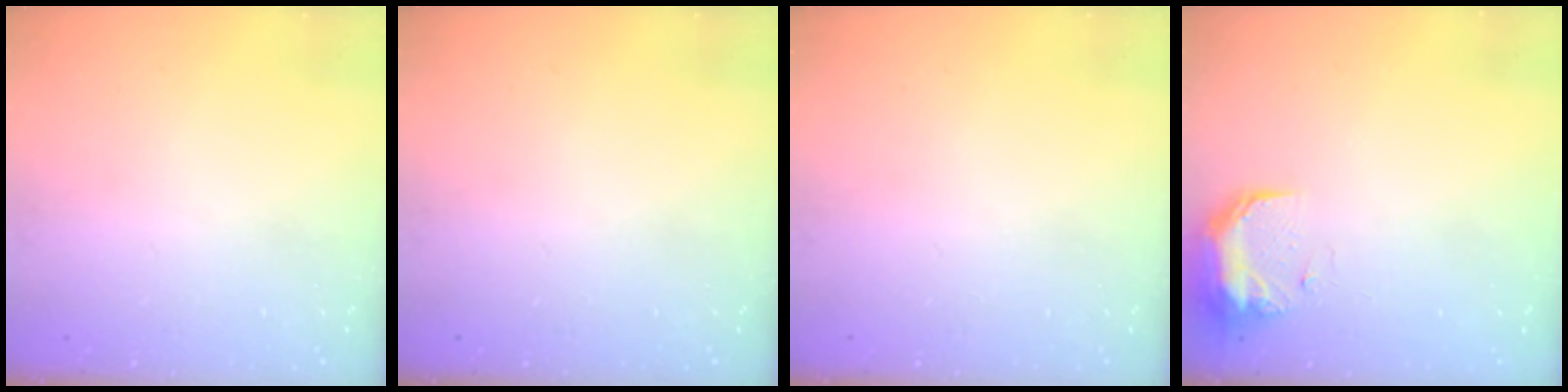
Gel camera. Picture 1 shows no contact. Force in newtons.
{"total": 0.0}
{"total": 0.0}
{"total": 8.8, "press": 8.7, "slide": 1.2}